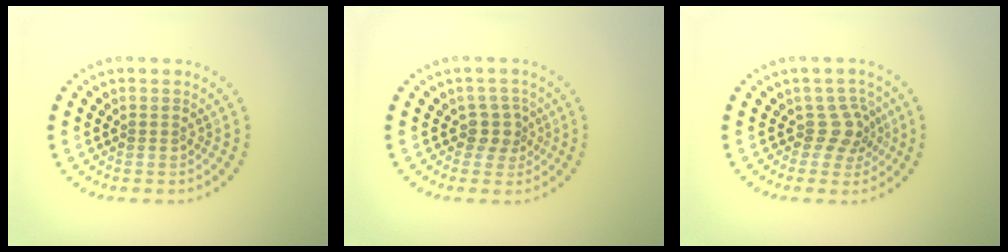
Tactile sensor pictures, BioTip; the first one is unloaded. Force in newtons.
{"total": 1.8, "press": 1.5, "slide": 1.1}
{"total": 2.5, "press": 1.9, "slide": 1.7}